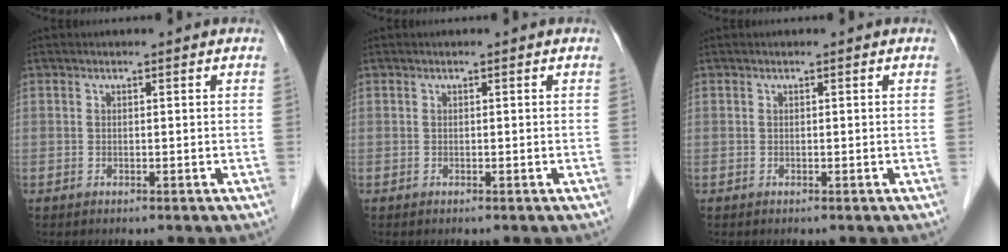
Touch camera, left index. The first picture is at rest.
{"total": 0.0}
{"total": 0.0}